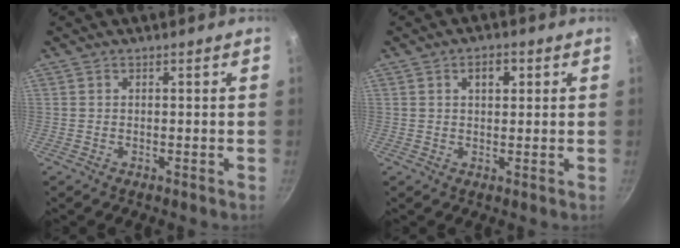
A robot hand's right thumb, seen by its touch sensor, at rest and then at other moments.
{"total": 3.6, "force": [1.4, 2.1, 2.6], "torque": [-0.023, 0.003, 0.020]}